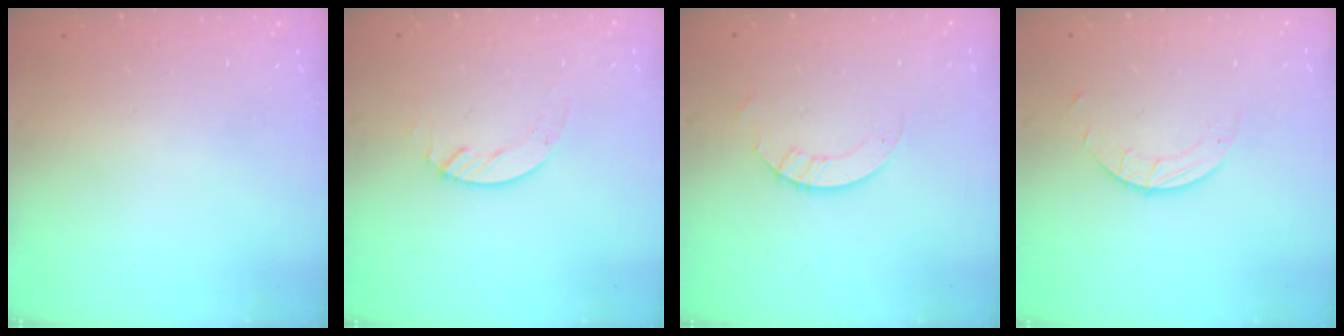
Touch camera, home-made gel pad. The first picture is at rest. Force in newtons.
{"total": 2.4, "press": 2.4, "slide": 0.2}
{"total": 2.6, "press": 2.6, "slide": 0.2}
{"total": 1.9, "press": 1.9, "slide": 0.1}